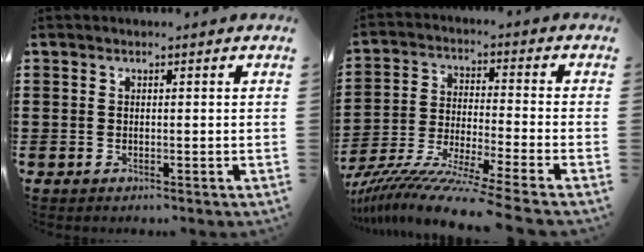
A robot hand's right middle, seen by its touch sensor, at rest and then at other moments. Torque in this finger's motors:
{"motor_torque": [1.40, -0.52, 0.91, 0.21]}